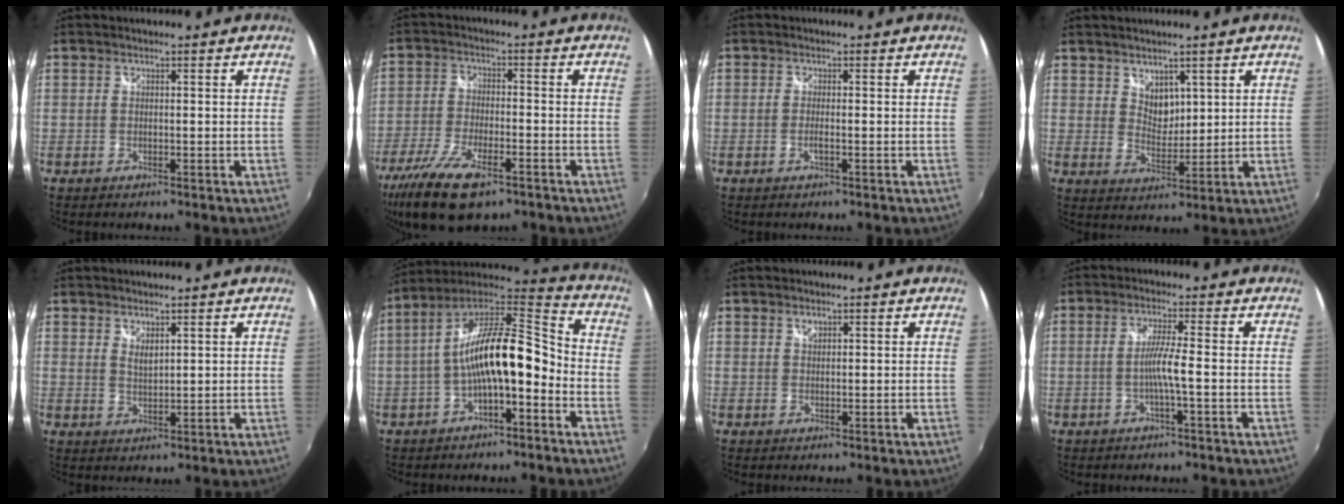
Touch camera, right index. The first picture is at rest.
{"total": 14.3, "force": [-9.4, 5.0, 9.5], "torque": [-0.216, -0.041, -0.175]}
{"total": 1.3, "force": [-0.4, 0.2, 1.2], "torque": [-0.025, -0.001, -0.008]}
{"total": 4.2, "force": [2.8, 2.7, 1.7], "torque": [-0.018, 0.000, 0.053]}
{"total": 2.5, "force": [1.8, 1.0, 1.5], "torque": [-0.025, -0.006, 0.030]}
{"total": 15.8, "force": [-4.0, 5.5, 14.2], "torque": [-0.260, 0.031, -0.074]}
{"total": 0.9, "force": [0.6, 0.5, 0.4], "torque": [-0.004, 0.002, 0.010]}
{"total": 4.0, "force": [-1.3, -0.8, 3.7], "torque": [-0.074, -0.001, -0.023]}